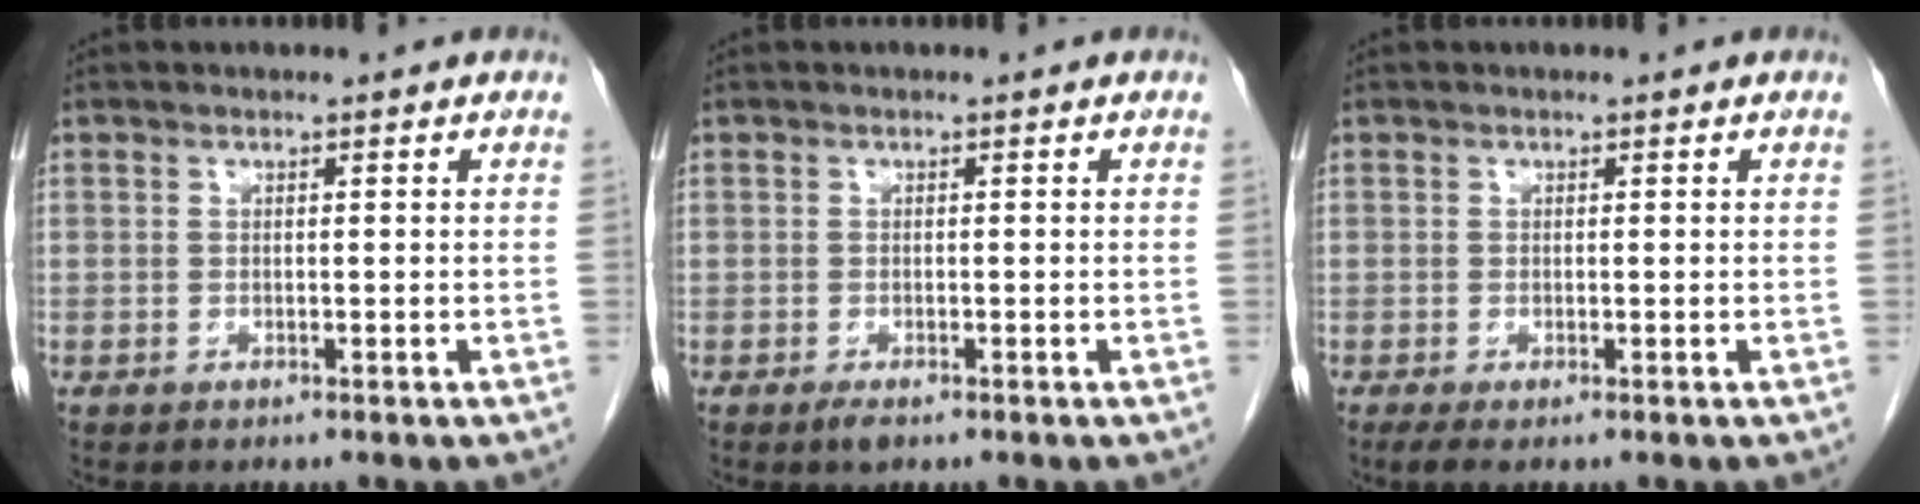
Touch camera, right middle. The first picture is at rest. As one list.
[{"total": 1.4, "force": [-0.9, 0.4, 1.0], "torque": [-0.020, -0.002, -0.014]}, {"total": 1.6, "force": [-1.0, 0.2, 1.2], "torque": [-0.026, -0.007, -0.018]}]